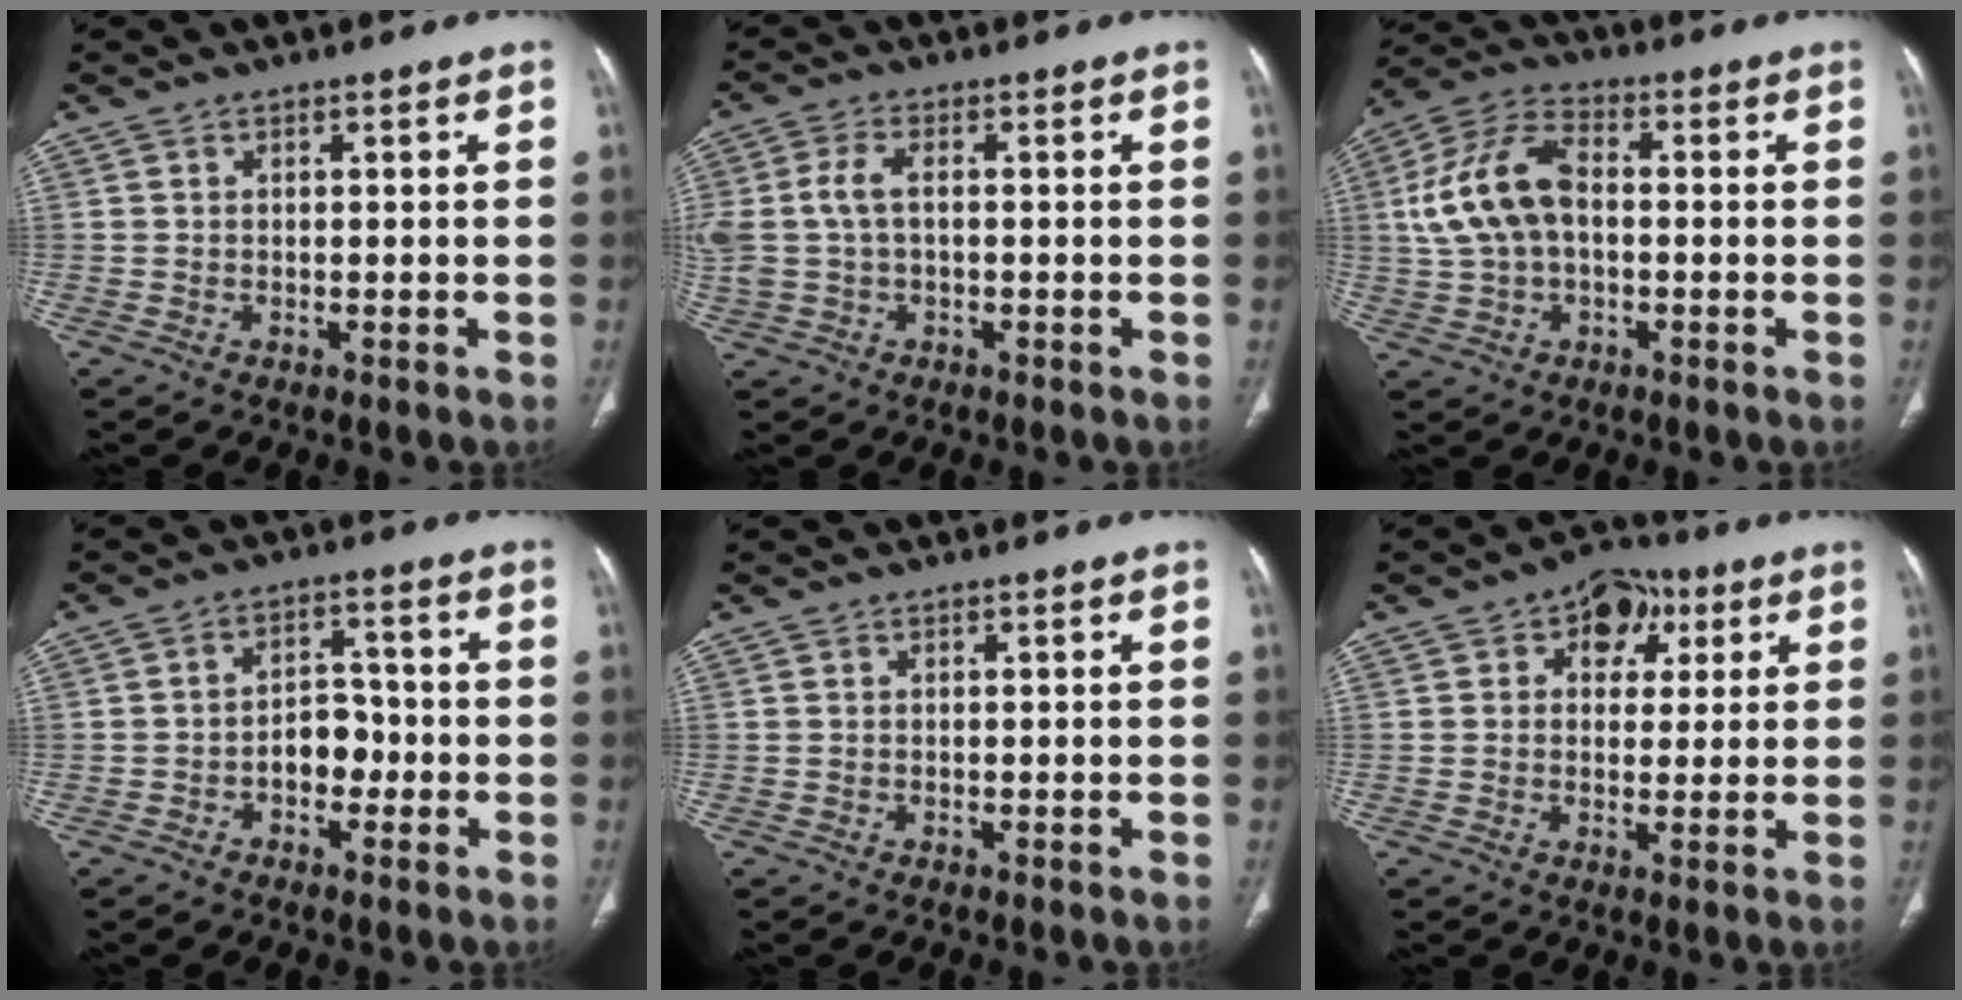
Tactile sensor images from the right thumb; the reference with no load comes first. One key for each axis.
{"total": 6.4, "fx": 0.4, "fy": 3.7, "fz": 5.2, "tx": -0.134, "ty": 0.017, "tz": 0.009}
{"total": 12.6, "fx": 0.5, "fy": 7.6, "fz": 10.0, "tx": -0.203, "ty": 0.032, "tz": 0.005}
{"total": 5.7, "fx": -1.9, "fy": 4.0, "fz": 3.6, "tx": -0.030, "ty": 0.028, "tz": -0.037}
{"total": 0.0}
{"total": 8.1, "fx": 3.1, "fy": 6.0, "fz": 4.4, "tx": -0.016, "ty": 0.001, "tz": 0.038}